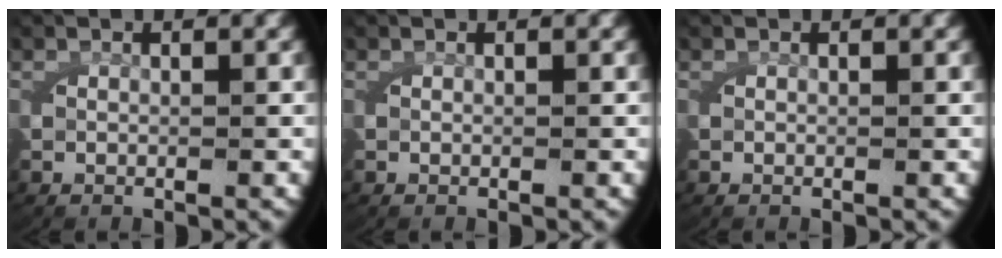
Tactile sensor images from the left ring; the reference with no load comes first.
{"total": 0.0}
{"total": 0.0}